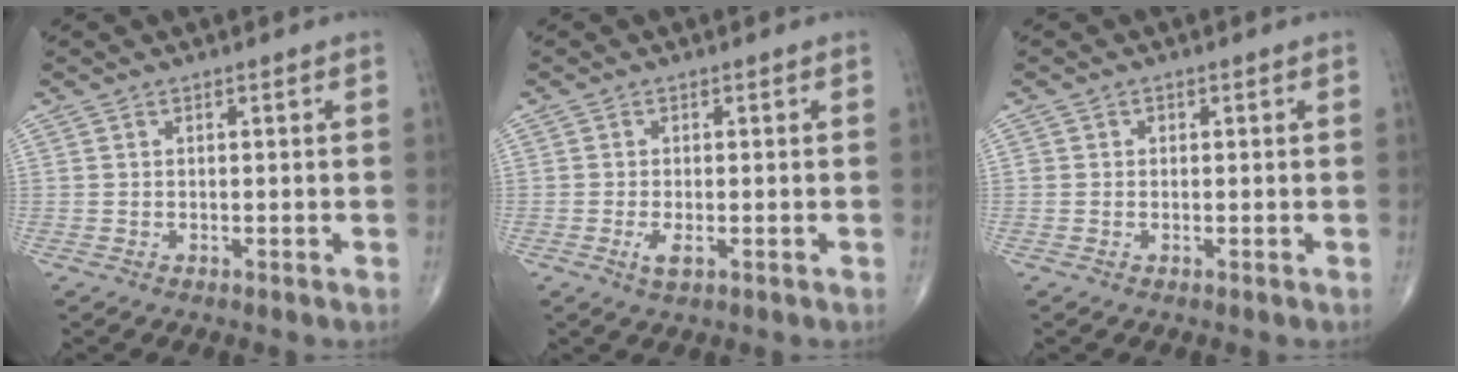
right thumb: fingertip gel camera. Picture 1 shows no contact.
{"total": 2.3, "force": [-0.7, 0.8, 2.0], "torque": [-0.047, -0.007, -0.015]}
{"total": 0.7, "force": [0.1, 0.7, 0.1], "torque": [0.005, 0.002, 0.000]}